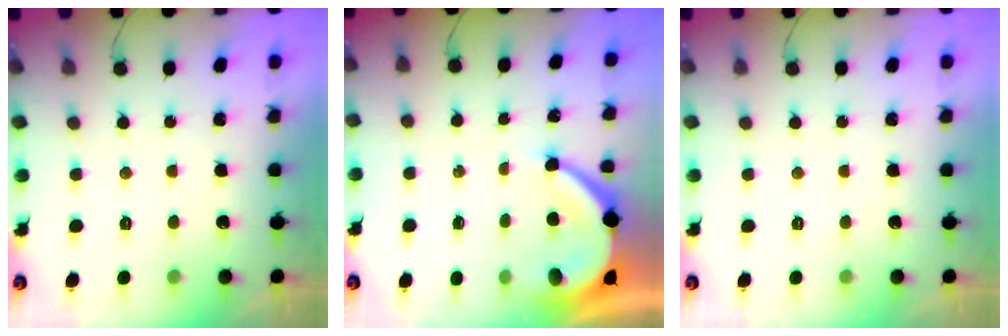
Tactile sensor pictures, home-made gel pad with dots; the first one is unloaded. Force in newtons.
{"total": 7.2, "press": 7.1, "slide": 0.9}
{"total": 0.0}